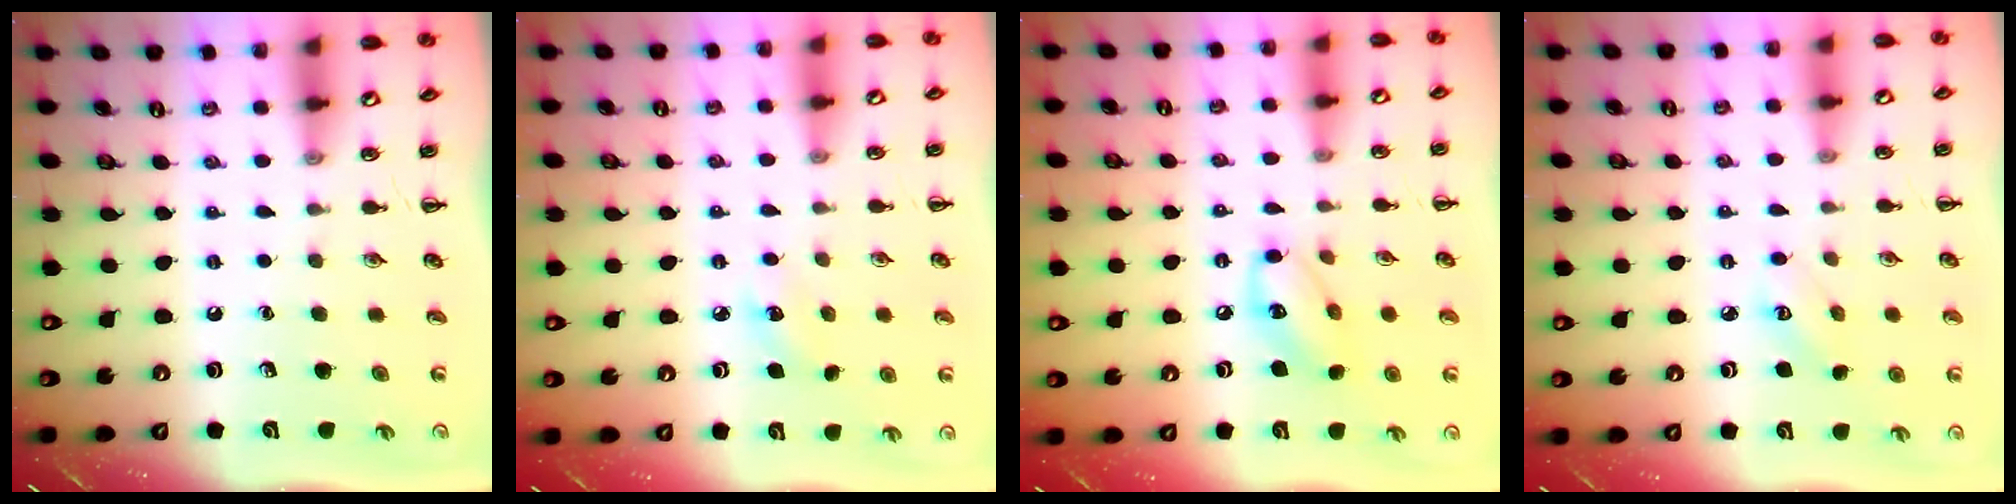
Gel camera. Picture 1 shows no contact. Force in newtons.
{"total": 5.1, "press": 4.9, "slide": 1.3}
{"total": 11.1, "press": 11.0, "slide": 1.2}
{"total": 3.3, "press": 3.2, "slide": 0.9}